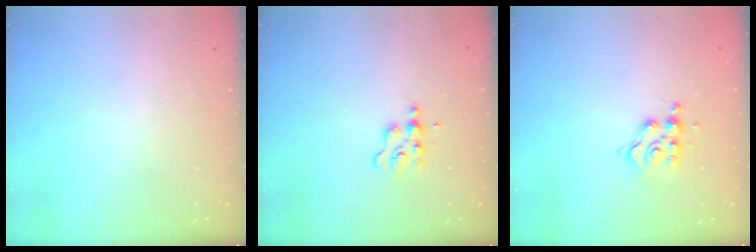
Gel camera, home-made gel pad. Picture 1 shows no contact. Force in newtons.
{"total": 3.1, "press": 3.1, "slide": 0.3}
{"total": 7.4, "press": 7.4, "slide": 0.5}